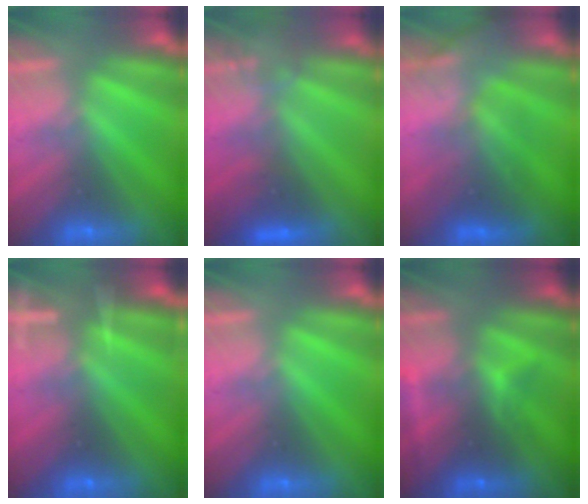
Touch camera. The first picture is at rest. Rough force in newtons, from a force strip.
{"total": 3.3}
{"total": 2.6}
{"total": 7.4}
{"total": 0.0}
{"total": 2.5}